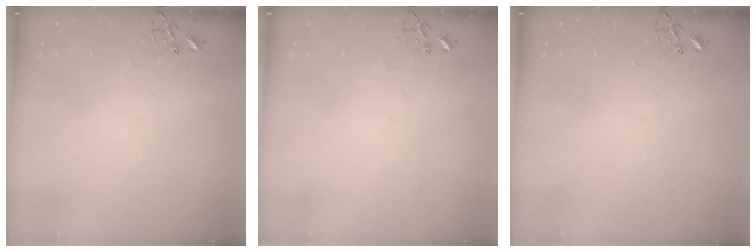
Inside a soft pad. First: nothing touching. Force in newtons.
{"total": 0.0}
{"total": 0.0}